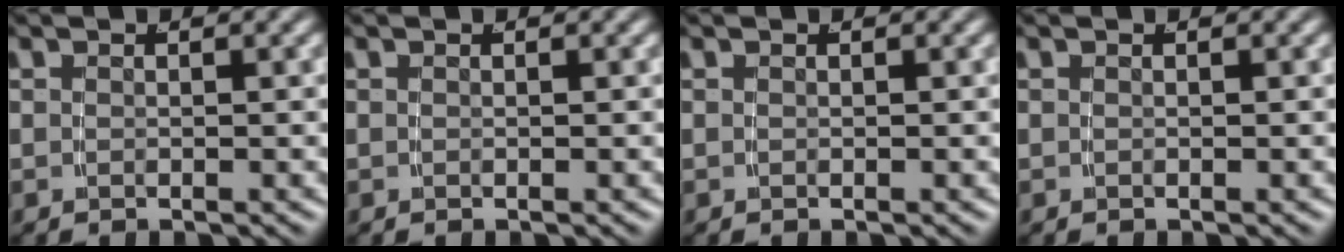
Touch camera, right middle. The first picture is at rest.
{"total": 0.0}
{"total": 0.0}
{"total": 0.0}